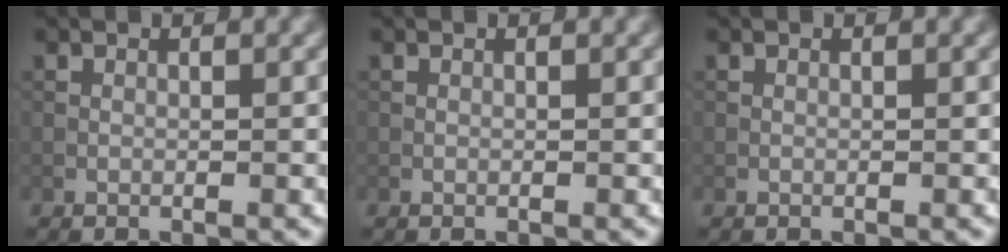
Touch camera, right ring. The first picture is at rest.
{"total": 0.0}
{"total": 0.0}